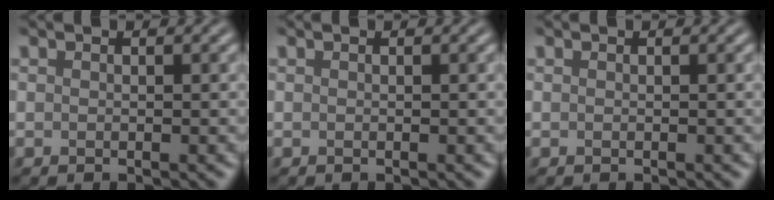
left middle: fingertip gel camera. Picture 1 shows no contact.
{"total": 0.0}
{"total": 0.0}